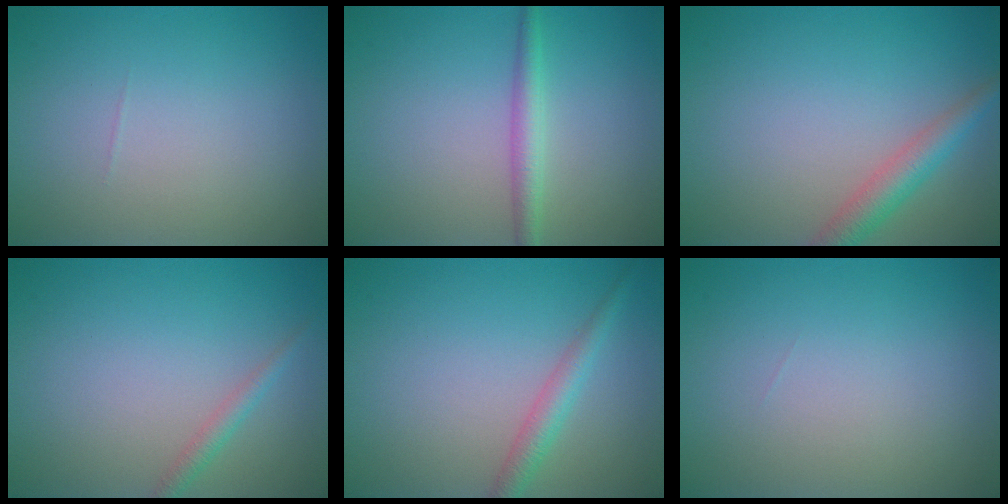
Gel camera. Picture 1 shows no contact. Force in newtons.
{"total": 2.1, "press": 2.1, "slide": 0.0}
{"total": 3.1, "press": 3.1, "slide": 0.2}
{"total": 1.3, "press": 1.3, "slide": 0.0}
{"total": 2.2, "press": 2.2, "slide": 0.1}
{"total": 0.0}